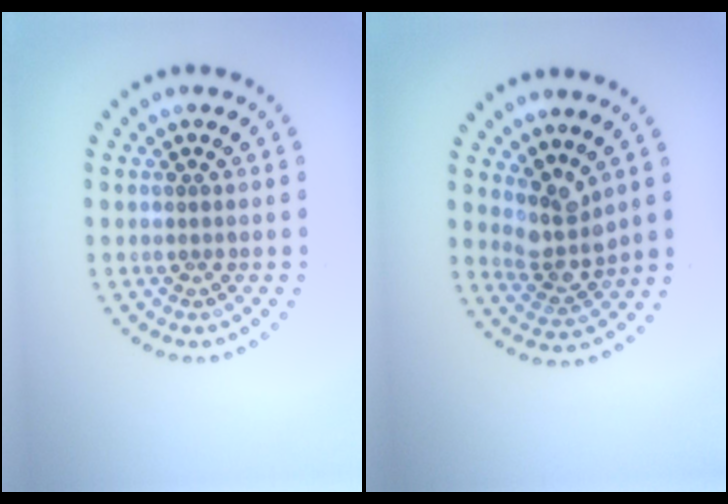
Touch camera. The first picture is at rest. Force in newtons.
{"total": 3.2, "press": 2.4, "slide": 2.2}